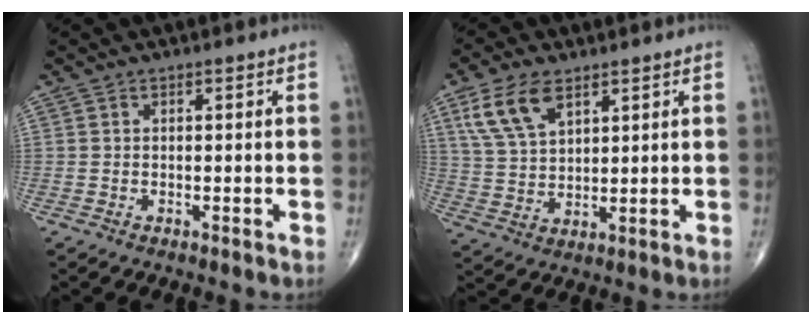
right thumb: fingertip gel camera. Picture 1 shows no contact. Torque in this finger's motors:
{"motor_torque": [0.29, 1.64, 0.48, 0.08, 0.10]}